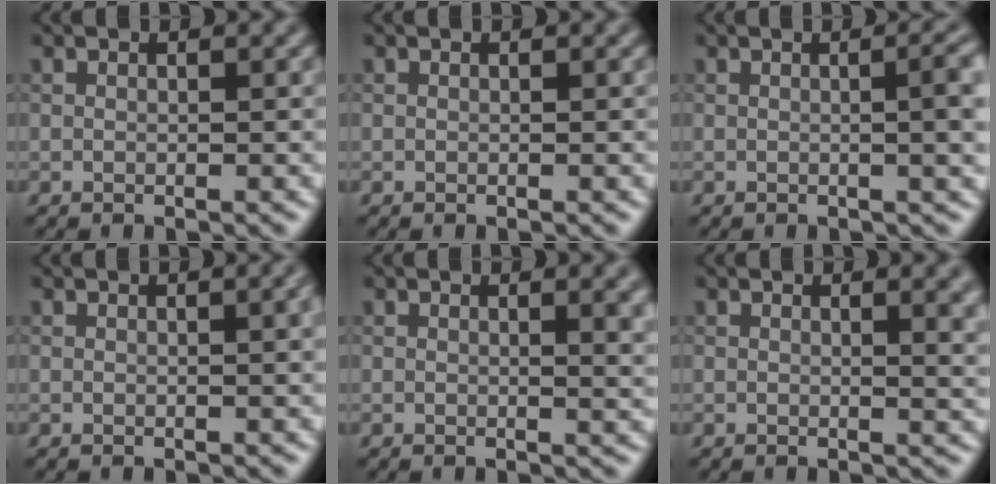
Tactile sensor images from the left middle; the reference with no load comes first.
{"total": 0.0}
{"total": 4.5, "force": [0.2, 1.5, 4.2], "torque": [-0.044, 0.010, 0.000]}
{"total": 1.5, "force": [0.3, 0.4, 1.4], "torque": [-0.016, 0.005, 0.002]}
{"total": 2.8, "force": [1.0, 1.0, 2.4], "torque": [-0.017, 0.001, 0.010]}
{"total": 2.9, "force": [1.2, 1.2, 2.4], "torque": [-0.016, 0.001, 0.014]}